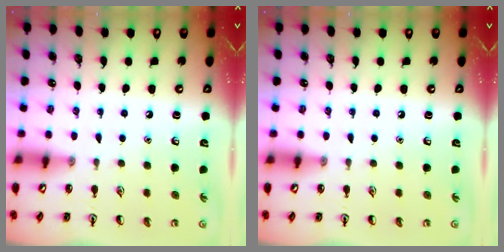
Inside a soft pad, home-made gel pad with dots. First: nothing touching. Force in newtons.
{"total": 0.0}